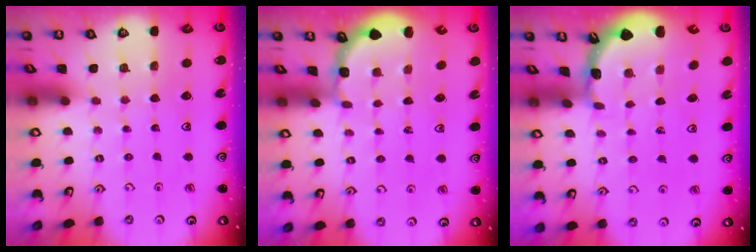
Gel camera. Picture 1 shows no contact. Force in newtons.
{"total": 1.6, "press": 1.6, "slide": 0.2}
{"total": 1.6, "press": 1.6, "slide": 0.1}